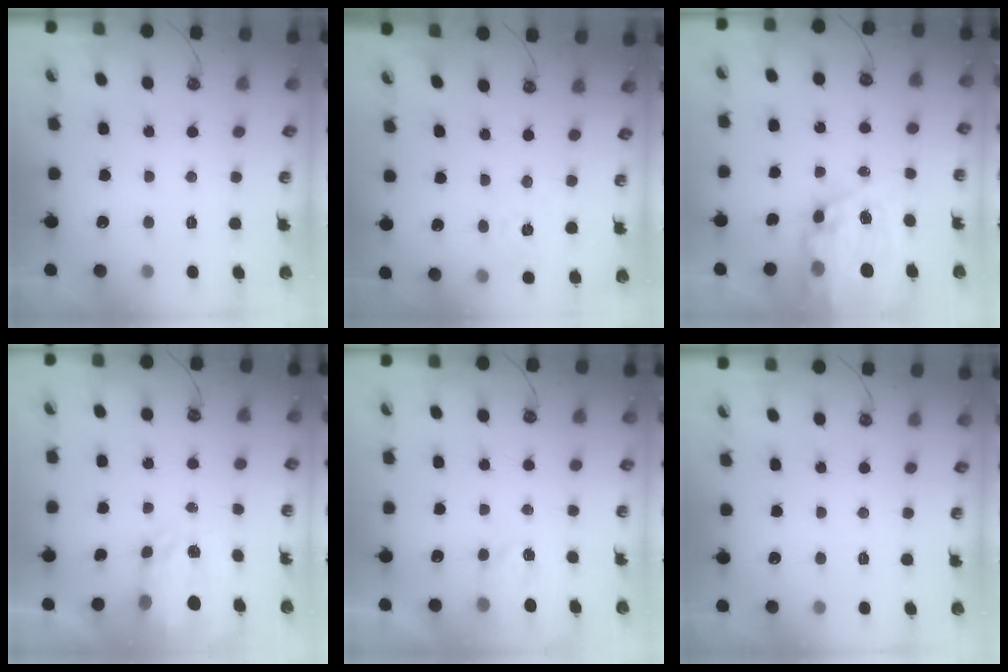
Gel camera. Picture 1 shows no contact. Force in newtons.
{"total": 1.9, "press": 1.8, "slide": 0.3}
{"total": 18.4, "press": 18.3, "slide": 1.8}
{"total": 3.8, "press": 3.7, "slide": 0.6}
{"total": 3.0, "press": 2.9, "slide": 0.3}
{"total": 0.0}